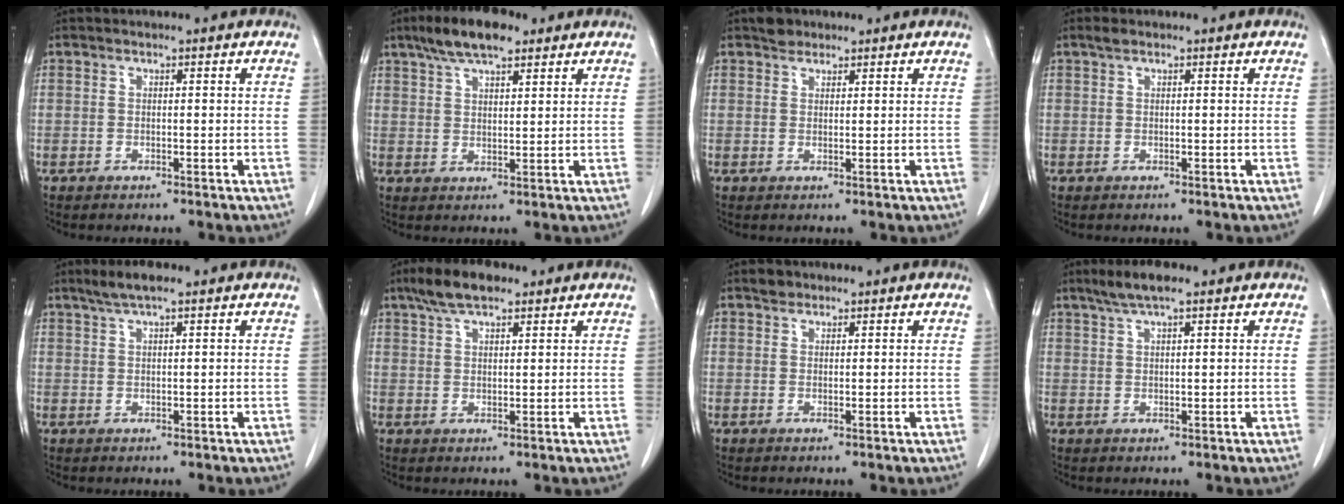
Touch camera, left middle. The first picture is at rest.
{"total": 8.2, "force": [5.8, 2.5, 5.2], "torque": [-0.099, 0.016, 0.101]}
{"total": 2.0, "force": [1.6, 1.1, 0.3], "torque": [-0.008, 0.004, 0.025]}
{"total": 0.9, "force": [0.7, 0.3, 0.5], "torque": [-0.014, 0.009, 0.014]}
{"total": 3.5, "force": [2.5, 0.5, 2.4], "torque": [-0.052, 0.010, 0.049]}
{"total": 6.0, "force": [4.3, 2.0, 3.7], "torque": [-0.078, 0.018, 0.078]}
{"total": 1.5, "force": [1.2, 0.9, 0.3], "torque": [-0.005, 0.002, 0.019]}
{"total": 4.6, "force": [3.3, 0.7, 3.1], "torque": [-0.067, 0.013, 0.062]}